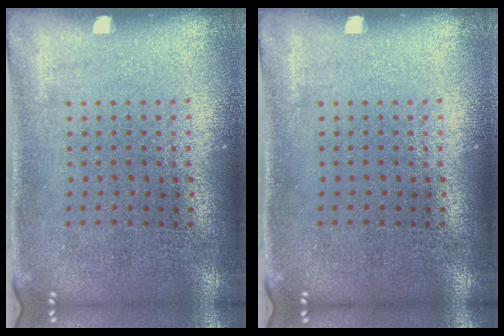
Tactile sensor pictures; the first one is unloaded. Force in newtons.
{"total": 0.0}